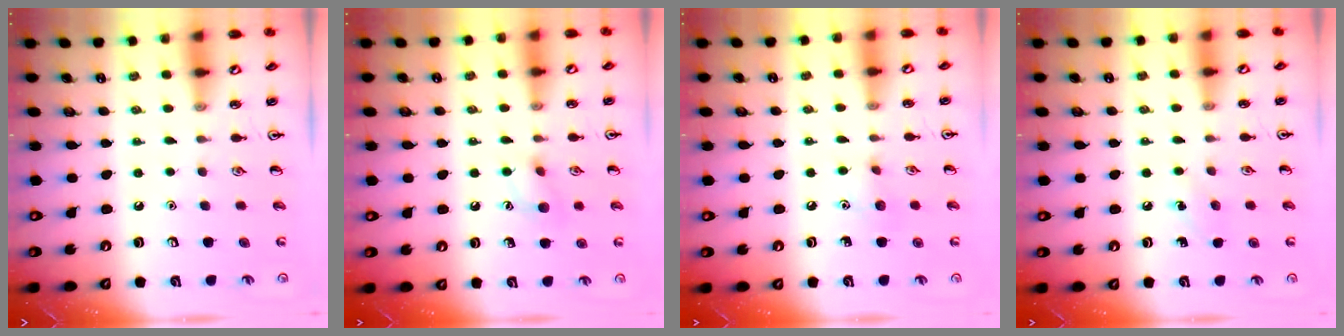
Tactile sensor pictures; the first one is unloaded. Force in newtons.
{"total": 7.4, "press": 7.2, "slide": 1.5}
{"total": 7.1, "press": 6.8, "slide": 1.8}
{"total": 6.3, "press": 6.0, "slide": 1.8}